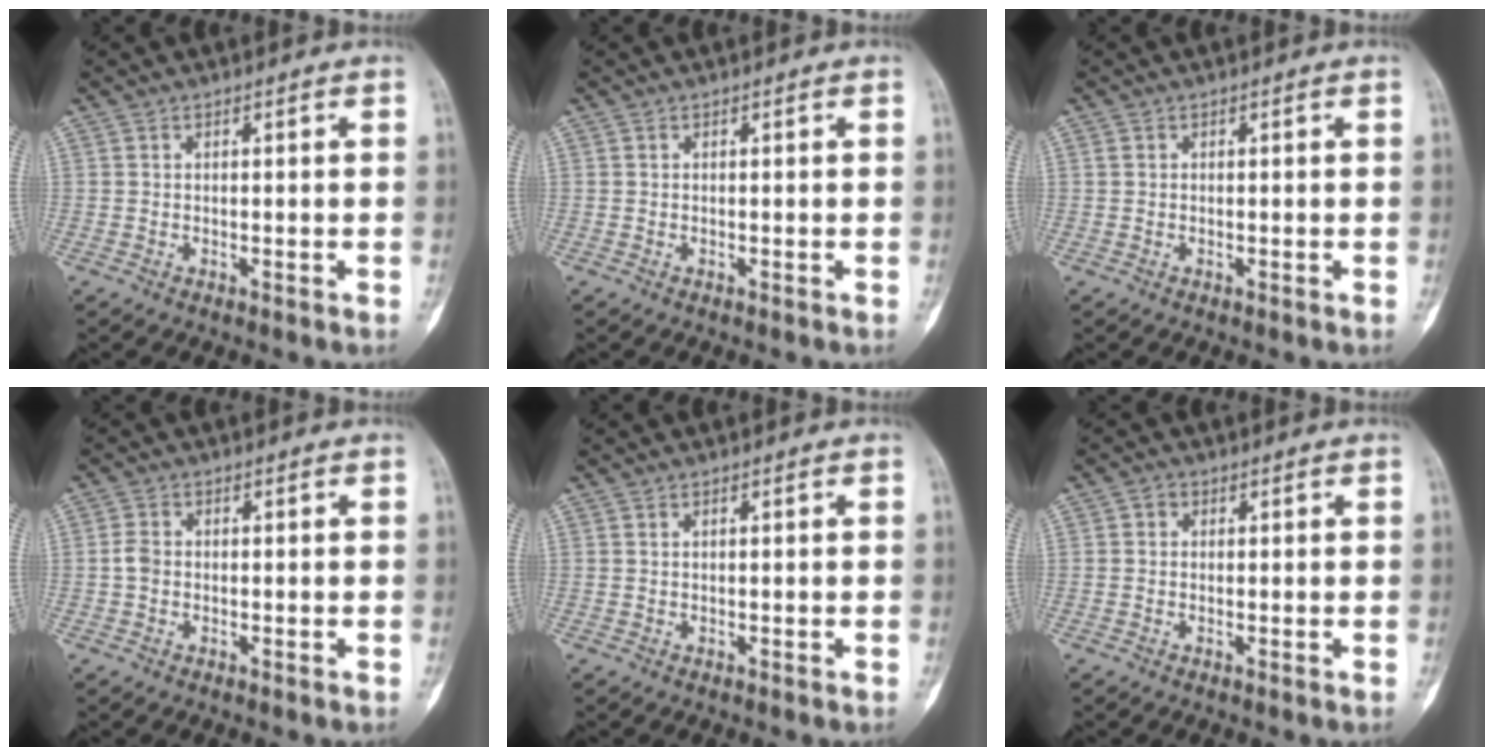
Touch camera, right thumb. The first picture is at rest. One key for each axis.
{"total": 0.0}
{"total": 0.5, "fx": 0.2, "fy": 0.4, "fz": 0.3, "tx": -0.002, "ty": 0.004, "tz": 0.005}
{"total": 2.1, "fx": -0.3, "fy": 1.6, "fz": 1.3, "tx": -0.025, "ty": 0.004, "tz": -0.011}
{"total": 0.0}
{"total": 1.2, "fx": 0.3, "fy": 1.1, "fz": 0.5, "tx": -0.002, "ty": 0.002, "tz": 0.000}